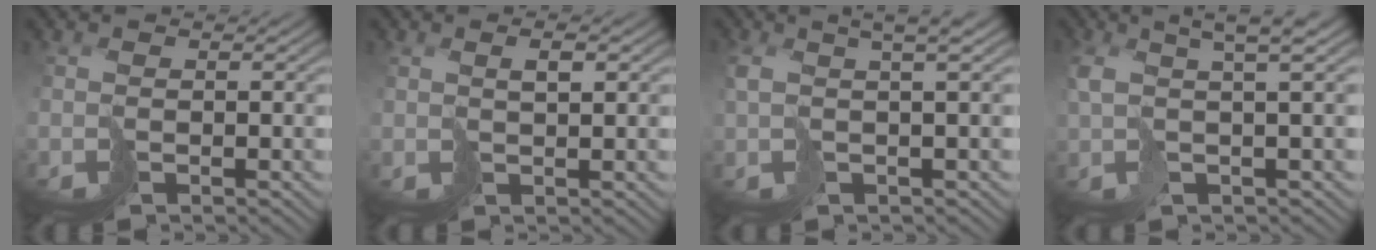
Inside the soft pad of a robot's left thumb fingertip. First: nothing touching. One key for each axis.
{"total": 1.9, "fx": 1.3, "fy": 0.3, "fz": 1.4, "tx": -0.021, "ty": 0.006, "tz": 0.027}
{"total": 5.3, "fx": 1.8, "fy": 1.4, "fz": 4.8, "tx": -0.075, "ty": 0.011, "tz": 0.028}
{"total": 5.8, "fx": 2.1, "fy": 1.5, "fz": 5.2, "tx": -0.091, "ty": 0.013, "tz": 0.033}